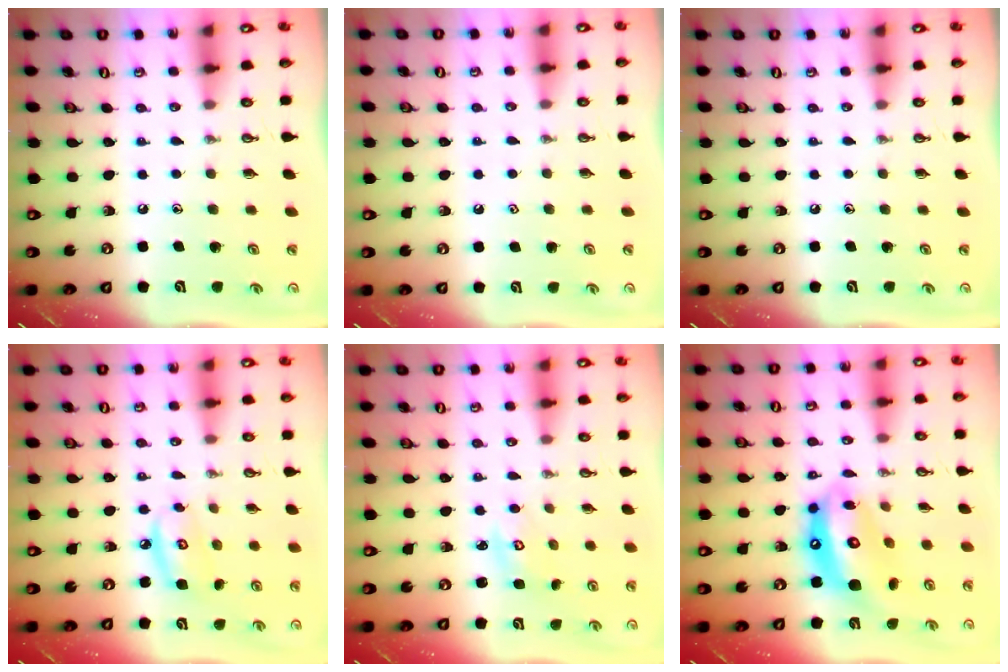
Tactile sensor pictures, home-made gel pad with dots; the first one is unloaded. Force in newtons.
{"total": 0.8, "press": 0.2, "slide": 0.7}
{"total": 0.0}
{"total": 5.8, "press": 5.8, "slide": 0.4}
{"total": 3.8, "press": 3.8, "slide": 0.5}
{"total": 15.2, "press": 15.1, "slide": 1.4}